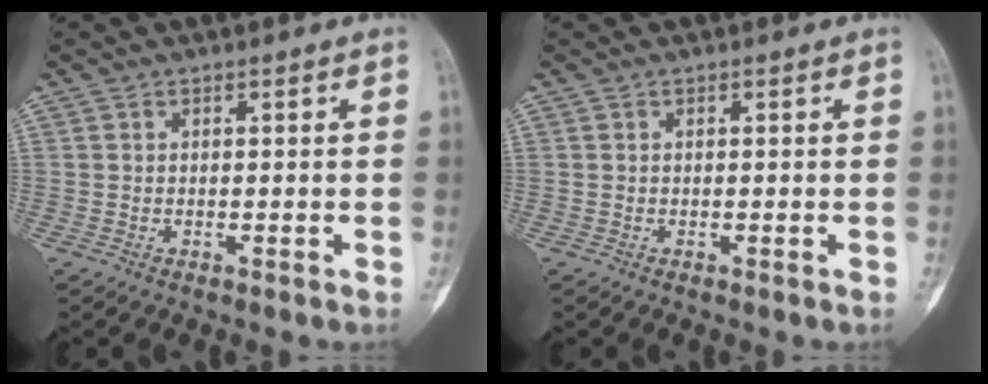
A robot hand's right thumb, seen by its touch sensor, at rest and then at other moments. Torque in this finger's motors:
{"motor_torque": [0.00, 0.00, 0.04, 0.00, 0.00]}